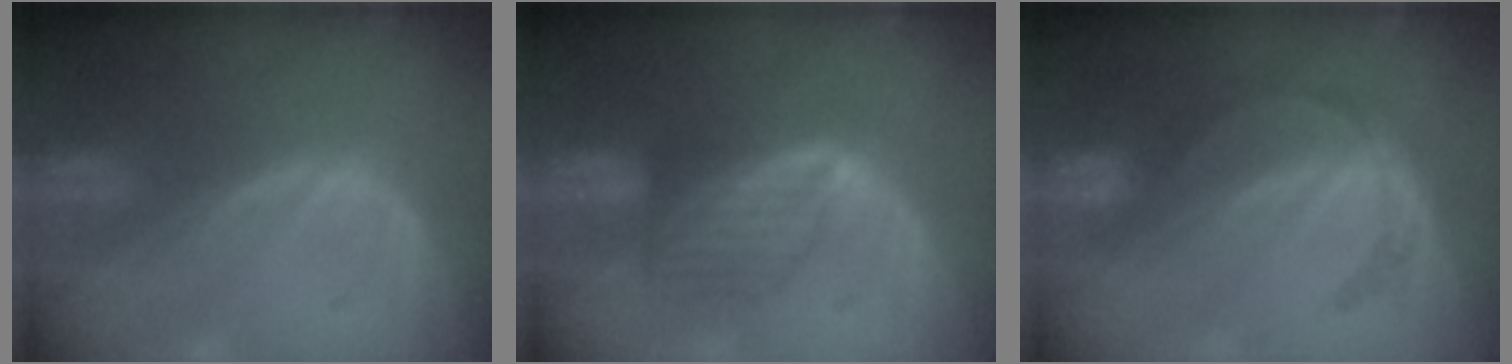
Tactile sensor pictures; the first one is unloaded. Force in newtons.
{"total": 5.9, "press": 5.7, "slide": 1.3}
{"total": 4.4, "press": 4.2, "slide": 1.2}